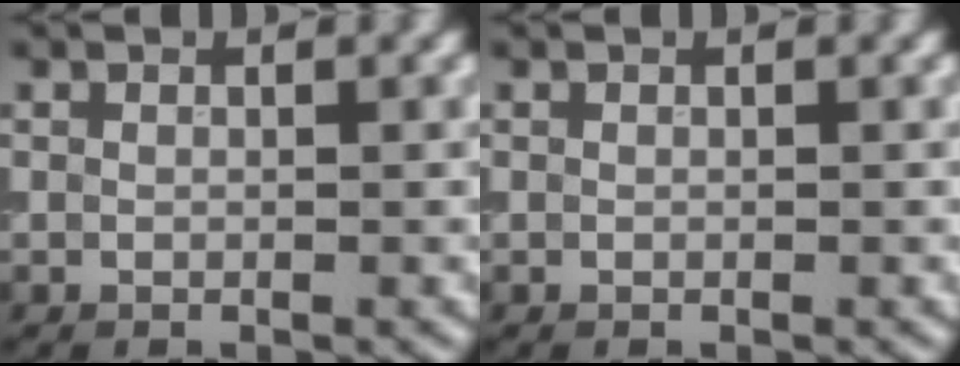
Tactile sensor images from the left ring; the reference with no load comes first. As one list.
[{"total": 0.0}]